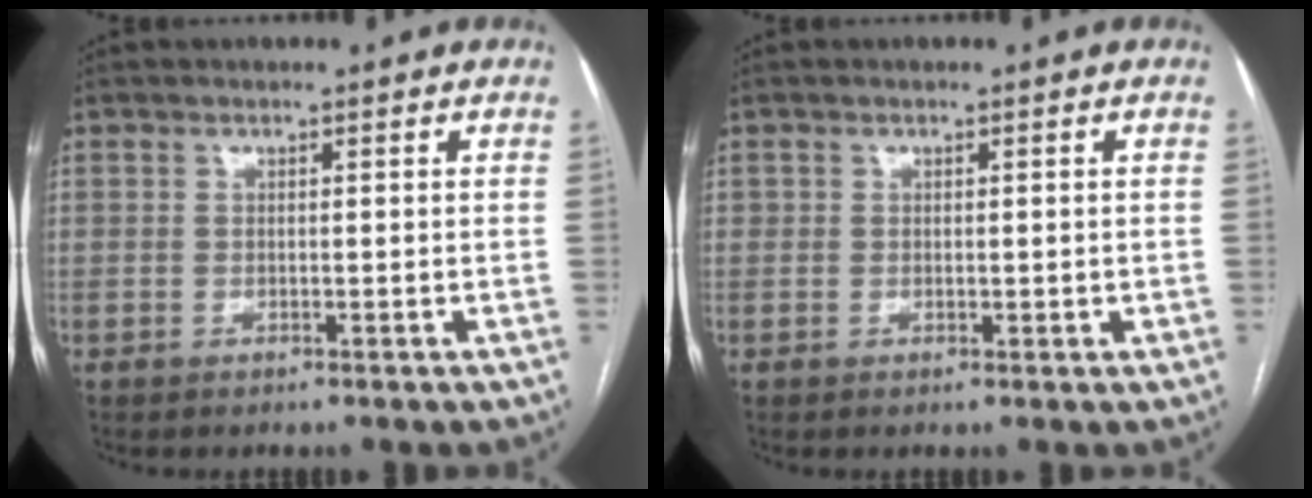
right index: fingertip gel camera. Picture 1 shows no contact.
{"total": 1.1, "force": [0.2, 1.0, 0.5], "torque": [-0.005, 0.003, 0.006]}